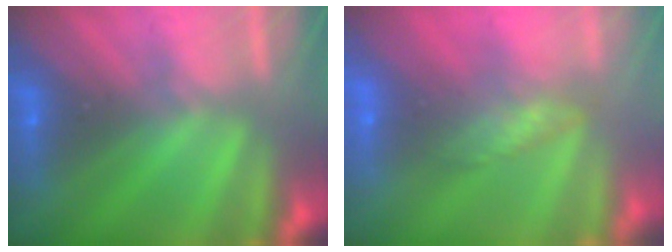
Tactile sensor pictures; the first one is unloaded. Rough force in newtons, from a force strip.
{"total": 8.5}